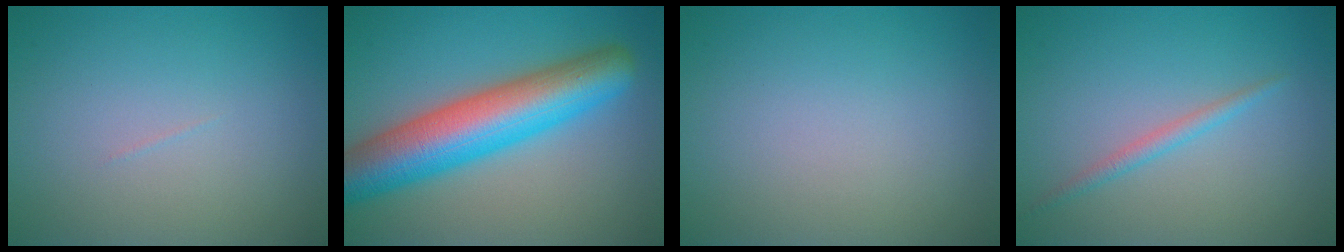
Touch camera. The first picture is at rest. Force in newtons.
{"total": 10.1, "press": 10.0, "slide": 0.2}
{"total": 0.0}
{"total": 1.3, "press": 1.3, "slide": 0.0}